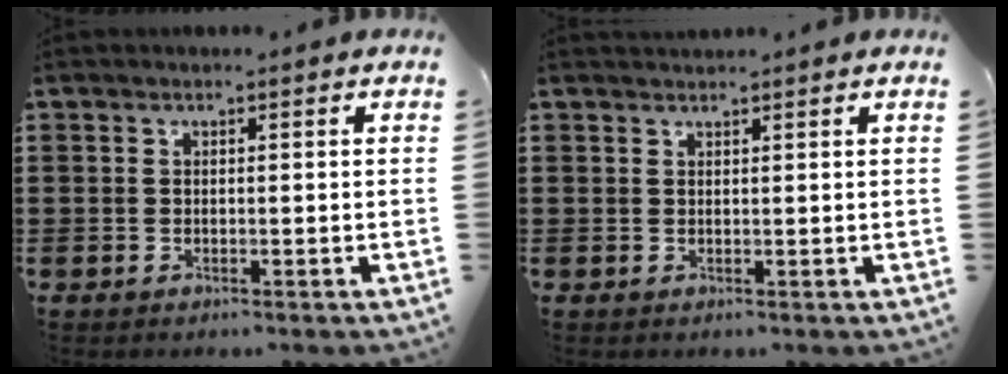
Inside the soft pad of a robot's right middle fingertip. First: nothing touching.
{"total": 1.0, "force": [1.0, 0.1, -0.1], "torque": [0.000, -0.001, 0.019]}